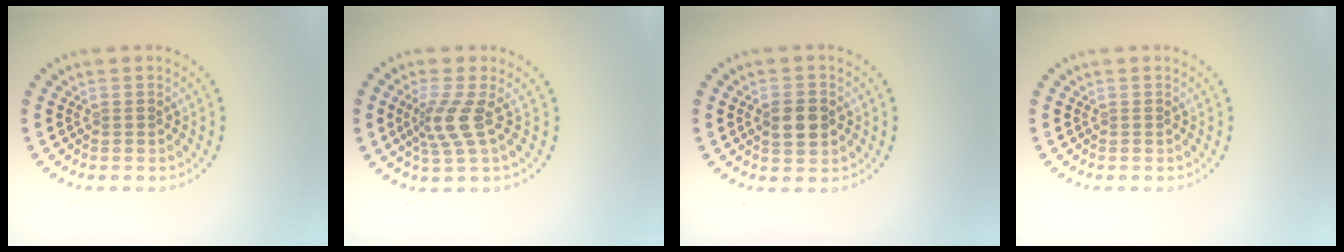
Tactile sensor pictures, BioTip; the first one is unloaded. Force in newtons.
{"total": 2.8, "press": 2.1, "slide": 1.9}
{"total": 2.9, "press": 2.9, "slide": 0.1}
{"total": 0.0}